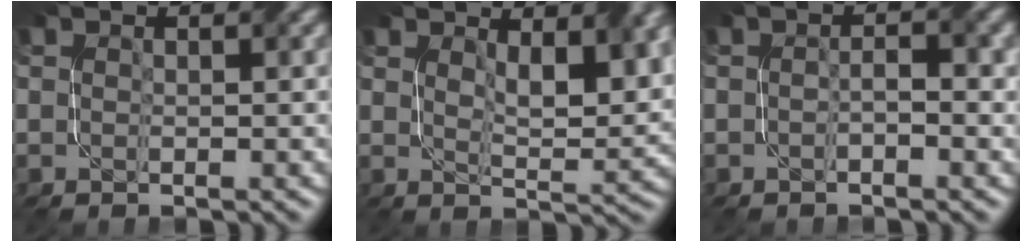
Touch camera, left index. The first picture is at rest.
{"total": 5.9, "force": [2.8, 2.1, 4.7], "torque": [-0.078, -0.005, 0.054]}
{"total": 1.4, "force": [-0.6, 0.3, 1.2], "torque": [-0.025, 0.004, -0.011]}